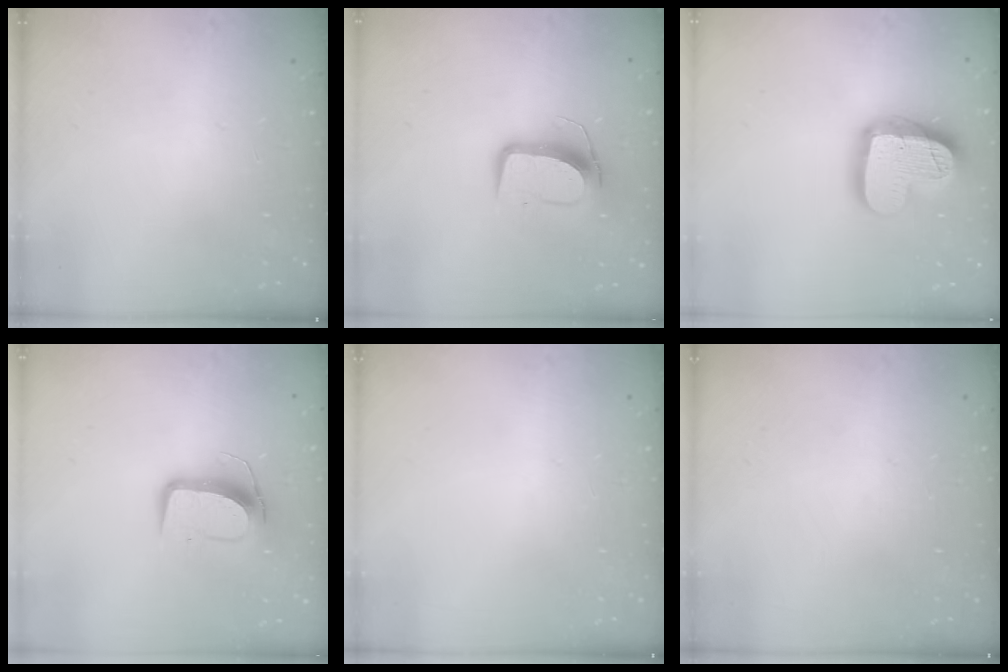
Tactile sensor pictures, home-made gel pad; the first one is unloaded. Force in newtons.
{"total": 10.1, "press": 10.1, "slide": 0.6}
{"total": 18.7, "press": 18.7, "slide": 1.4}
{"total": 10.1, "press": 10.1, "slide": 0.6}
{"total": 0.0}
{"total": 0.0}